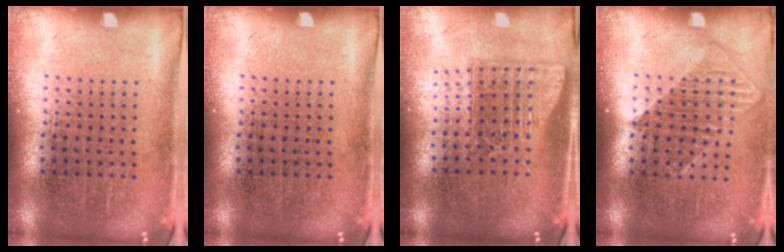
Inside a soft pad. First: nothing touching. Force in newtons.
{"total": 0.0}
{"total": 1.6, "press": 1.3, "slide": 1.0}
{"total": 1.2, "press": 1.0, "slide": 0.7}